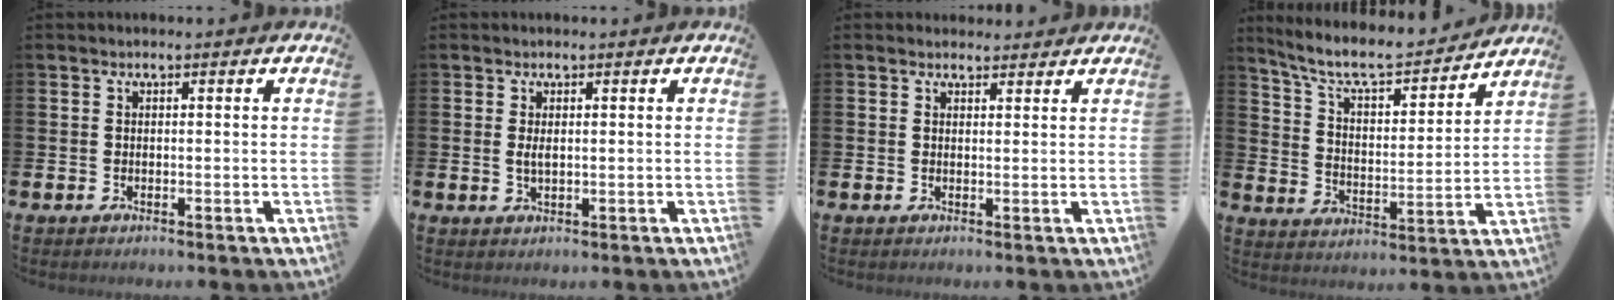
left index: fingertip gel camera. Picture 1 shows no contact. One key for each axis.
{"total": 1.4, "fx": 0.2, "fy": 0.5, "fz": 1.3, "tx": -0.024, "ty": 0.001, "tz": 0.001}
{"total": 1.6, "fx": 1.5, "fy": 0.6, "fz": -0.1, "tx": 0.009, "ty": -0.005, "tz": 0.026}
{"total": 8.2, "fx": 7.5, "fy": 1.9, "fz": 2.9, "tx": -0.086, "ty": -0.054, "tz": 0.127}